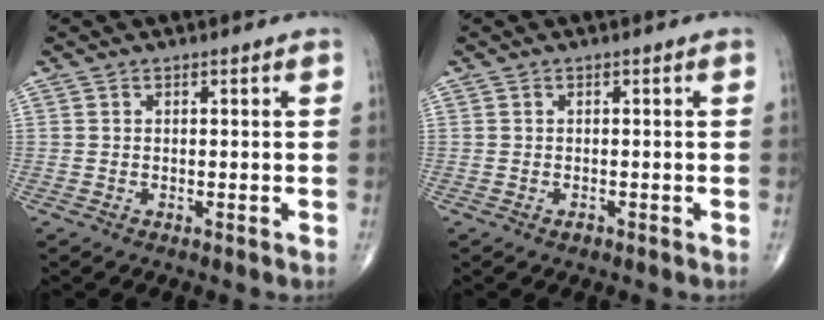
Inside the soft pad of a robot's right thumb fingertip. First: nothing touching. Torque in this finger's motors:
{"motor_torque": [-0.22, 0.03, -0.15, -0.05, 0.01]}